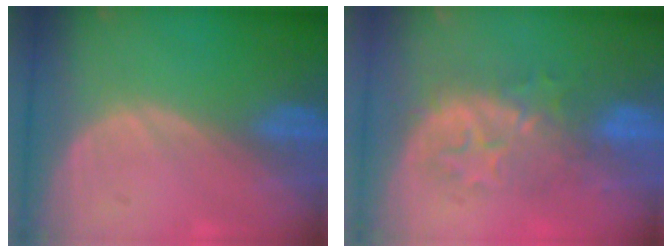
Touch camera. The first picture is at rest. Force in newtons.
{"total": 7.9, "press": 7.8, "slide": 1.3}